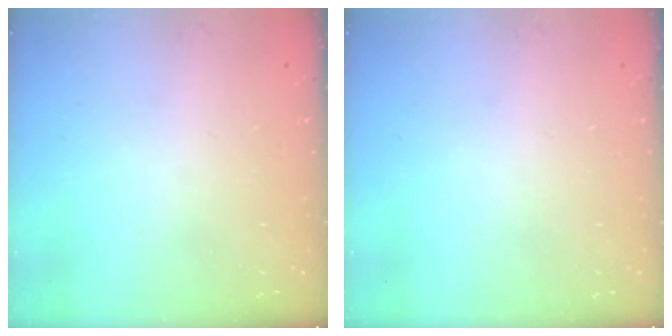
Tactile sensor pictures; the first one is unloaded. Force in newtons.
{"total": 0.0}